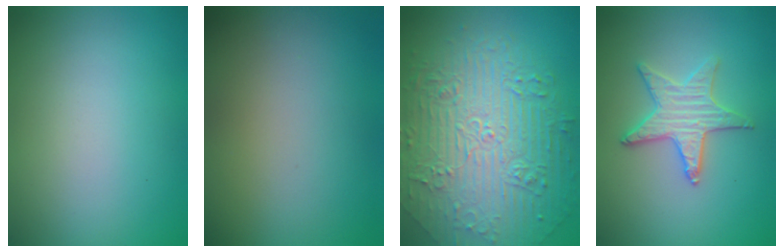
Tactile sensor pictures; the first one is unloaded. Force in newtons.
{"total": 0.0}
{"total": 10.9, "press": 7.3, "slide": 8.1}
{"total": 3.1, "press": 3.1, "slide": 0.4}